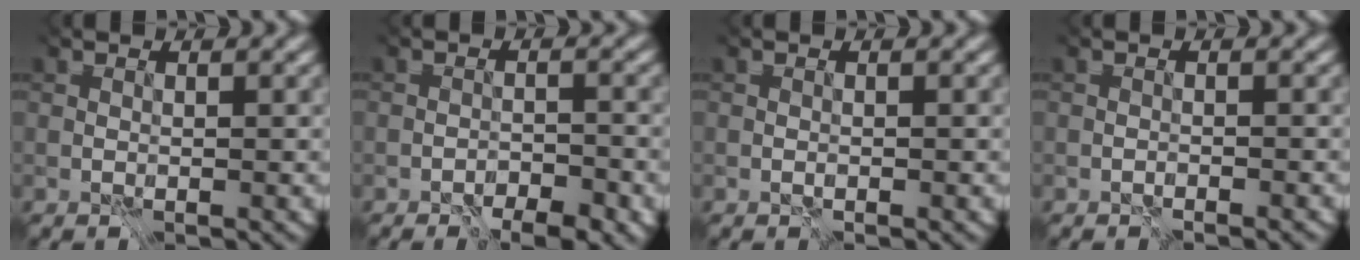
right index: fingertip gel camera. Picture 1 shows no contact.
{"total": 5.4, "force": [-5.3, 0.6, 0.7], "torque": [0.023, -0.006, -0.076]}
{"total": 0.9, "force": [-0.7, -0.5, -0.3], "torque": [0.008, 0.001, -0.020]}
{"total": 2.1, "force": [-1.7, -0.9, -0.7], "torque": [0.018, 0.000, -0.048]}